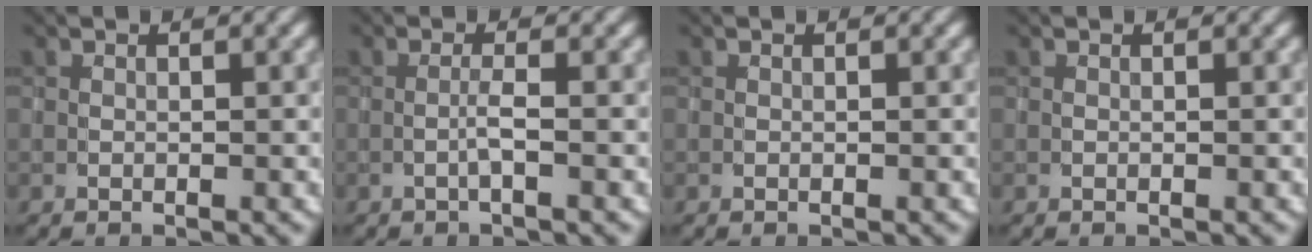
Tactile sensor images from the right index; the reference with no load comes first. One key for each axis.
{"total": 1.3, "fx": -0.5, "fy": -0.1, "fz": 1.2, "tx": -0.024, "ty": 0.006, "tz": -0.011}
{"total": 0.0}
{"total": 0.0}